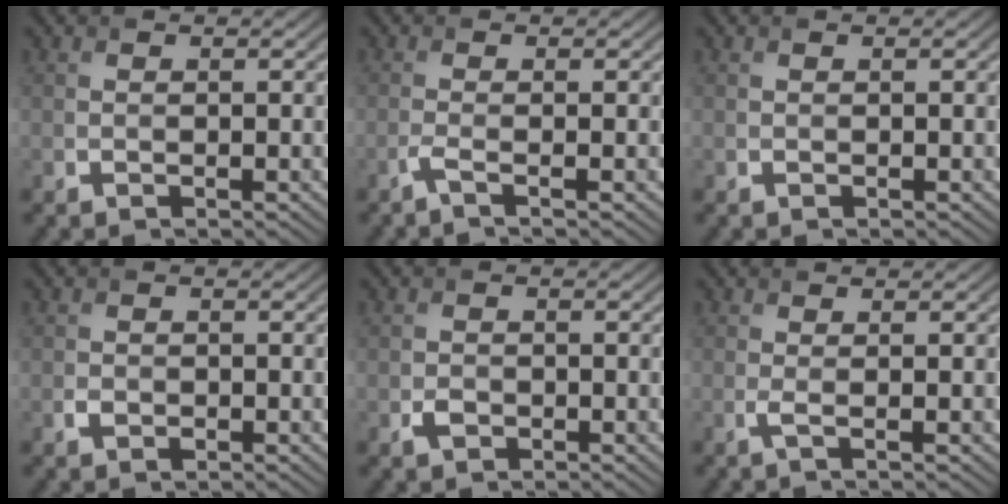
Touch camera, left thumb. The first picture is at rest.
{"total": 1.6, "force": [-0.9, 0.1, 1.3], "torque": [-0.024, 0.002, -0.031]}
{"total": 0.0}
{"total": 1.1, "force": [-0.5, 0.8, 0.5], "torque": [-0.011, -0.003, -0.010]}
{"total": 1.4, "force": [-0.7, 1.0, 0.6], "torque": [-0.011, -0.002, -0.015]}
{"total": 1.2, "force": [-0.1, 0.2, 1.2], "torque": [-0.028, 0.000, -0.004]}